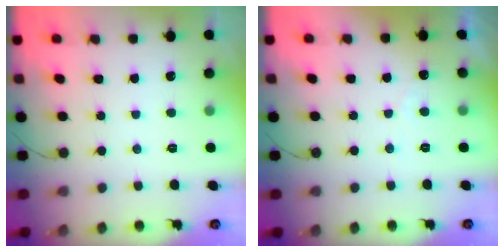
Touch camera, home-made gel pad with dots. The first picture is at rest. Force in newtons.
{"total": 2.3, "press": 2.3, "slide": 0.1}